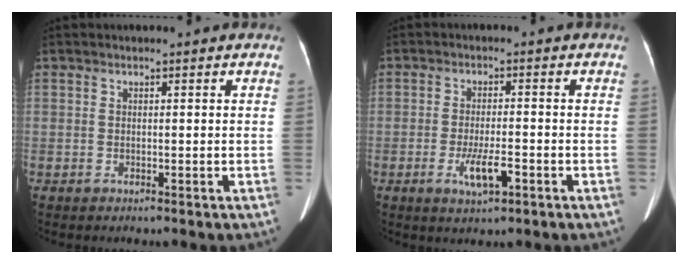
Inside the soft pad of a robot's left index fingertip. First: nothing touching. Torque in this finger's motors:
{"motor_torque": [0.87, 0.52, 0.43, 0.13]}